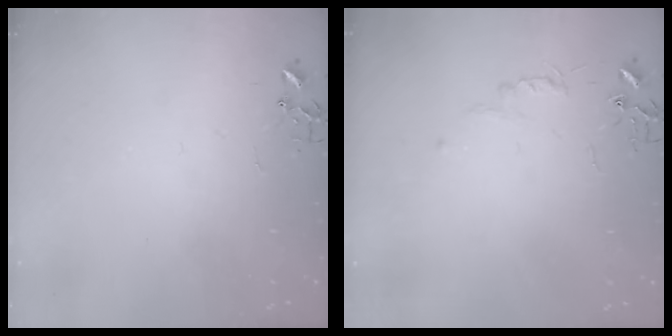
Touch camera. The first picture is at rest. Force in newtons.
{"total": 4.8, "press": 4.7, "slide": 0.6}